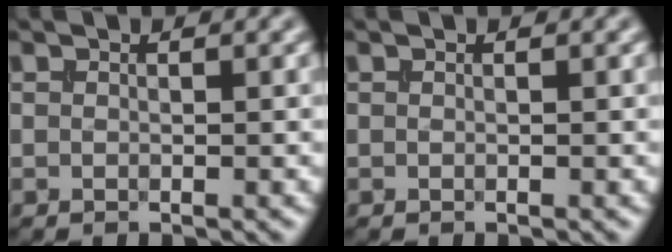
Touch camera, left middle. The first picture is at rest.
{"total": 0.0}